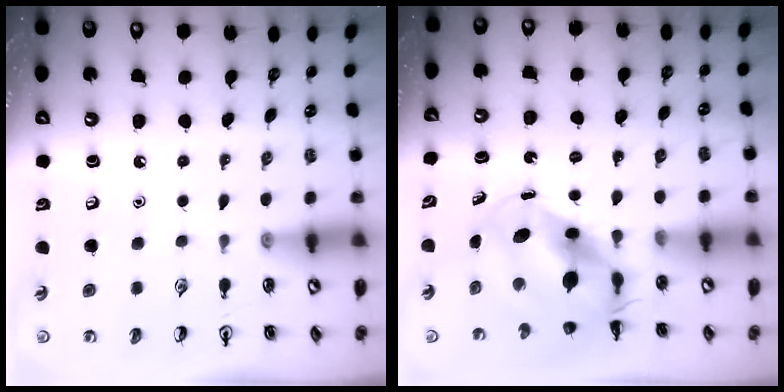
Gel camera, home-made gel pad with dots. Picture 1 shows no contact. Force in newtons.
{"total": 7.3, "press": 7.1, "slide": 2.0}